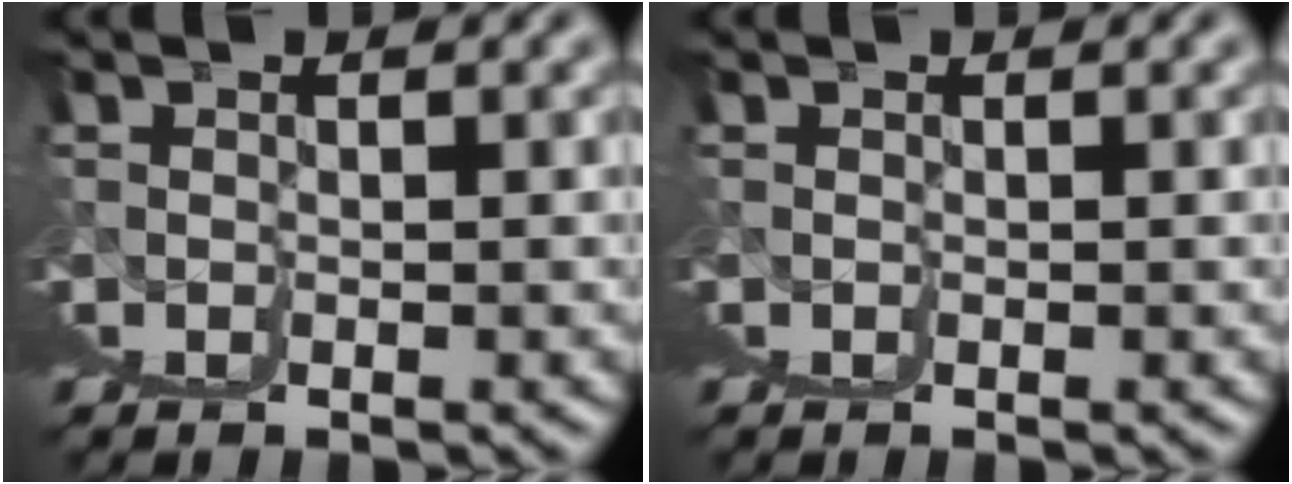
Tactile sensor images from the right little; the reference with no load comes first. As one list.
[{"total": 0.0}]